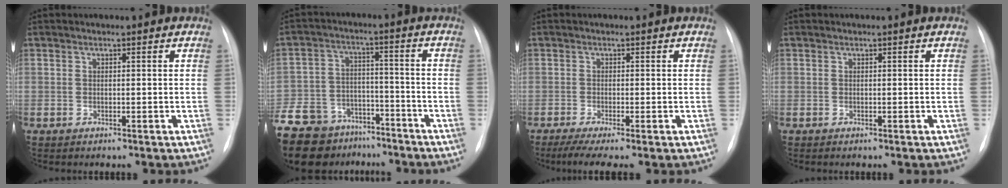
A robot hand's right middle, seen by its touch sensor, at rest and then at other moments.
{"total": 21.7, "force": [-16.1, 11.8, 8.4], "torque": [-0.243, -0.010, -0.256]}
{"total": 4.9, "force": [-3.3, 0.3, 3.5], "torque": [-0.062, -0.016, -0.055]}
{"total": 0.0}